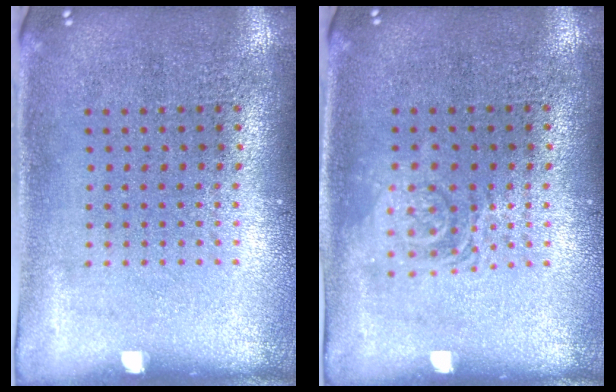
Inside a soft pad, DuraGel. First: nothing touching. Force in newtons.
{"total": 1.2, "press": 1.2, "slide": 0.2}